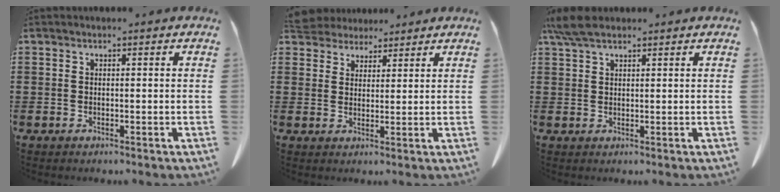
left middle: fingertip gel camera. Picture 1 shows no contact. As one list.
[{"total": 4.0, "force": [3.8, 1.4, 0.1], "torque": [-0.019, -0.010, 0.071]}, {"total": 4.3, "force": [3.2, 1.2, 2.7], "torque": [-0.061, 0.002, 0.060]}]